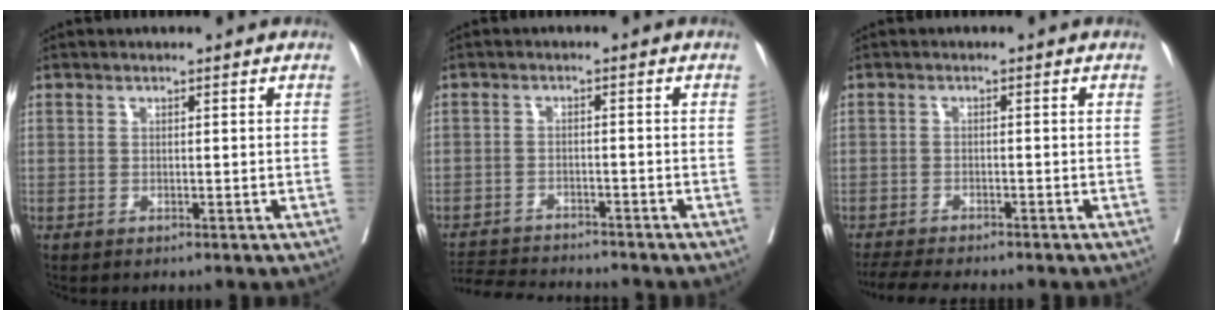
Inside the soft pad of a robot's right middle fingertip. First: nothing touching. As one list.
[{"total": 8.5, "force": [-8.3, 0.8, 1.8], "torque": [-0.031, -0.004, -0.132]}, {"total": 7.6, "force": [-6.9, 1.0, 3.1], "torque": [-0.047, -0.013, -0.108]}]